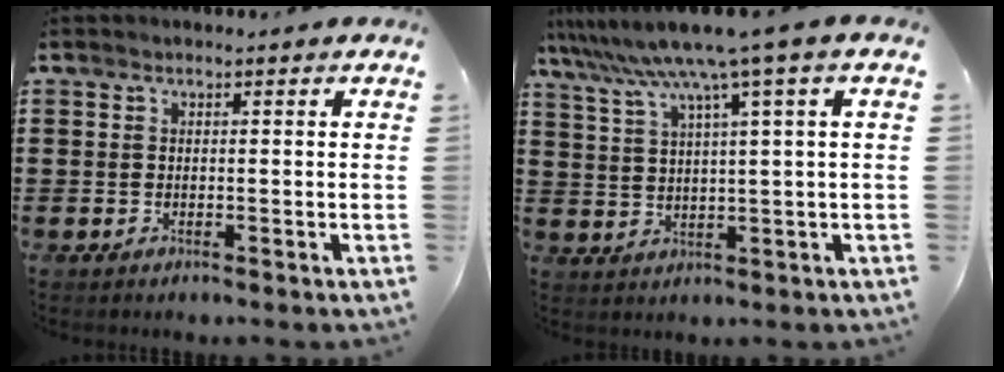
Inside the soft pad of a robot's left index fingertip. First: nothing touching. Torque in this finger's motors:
{"motor_torque": [2.14, 0.00, 0.70, 0.21]}